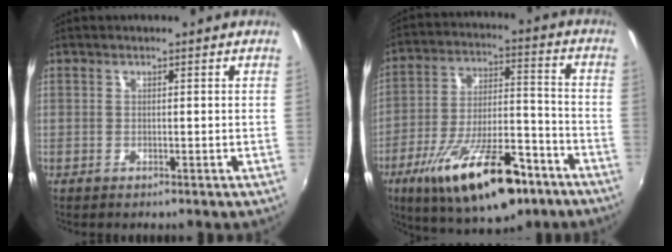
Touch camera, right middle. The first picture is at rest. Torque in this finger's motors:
{"motor_torque": [1.23, -0.91, 0.51, 0.21]}